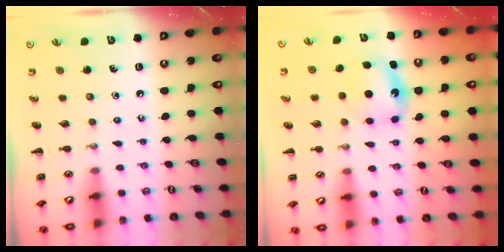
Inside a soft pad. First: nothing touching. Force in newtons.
{"total": 5.7, "press": 5.6, "slide": 1.1}